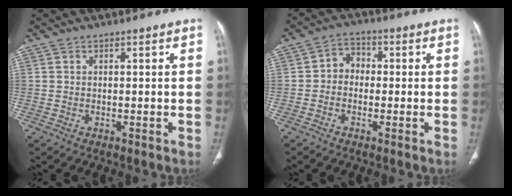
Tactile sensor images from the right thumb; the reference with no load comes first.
{"total": 4.4, "force": [-0.6, 3.7, 2.3], "torque": [-0.015, 0.020, -0.024]}